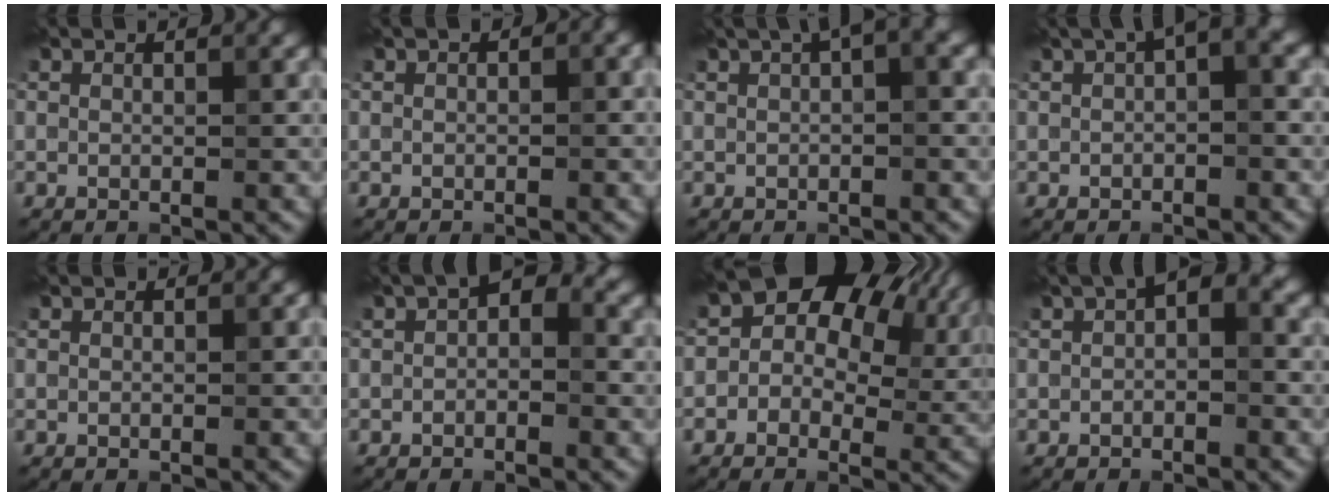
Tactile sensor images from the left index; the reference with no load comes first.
{"total": 1.4, "force": [0.1, 0.9, 1.1], "torque": [-0.011, 0.004, 0.002]}
{"total": 3.0, "force": [1.2, 0.7, 2.6], "torque": [-0.034, 0.017, 0.016]}
{"total": 3.1, "force": [0.8, 1.1, 2.8], "torque": [-0.032, 0.016, 0.007]}
{"total": 0.0}
{"total": 2.2, "force": [-0.4, 1.3, 1.8], "torque": [-0.025, 0.010, -0.015]}
{"total": 9.8, "force": [2.5, 6.7, 6.7], "torque": [-0.073, 0.019, 0.022]}
{"total": 2.4, "force": [-0.1, 1.2, 2.1], "torque": [-0.030, 0.014, -0.008]}